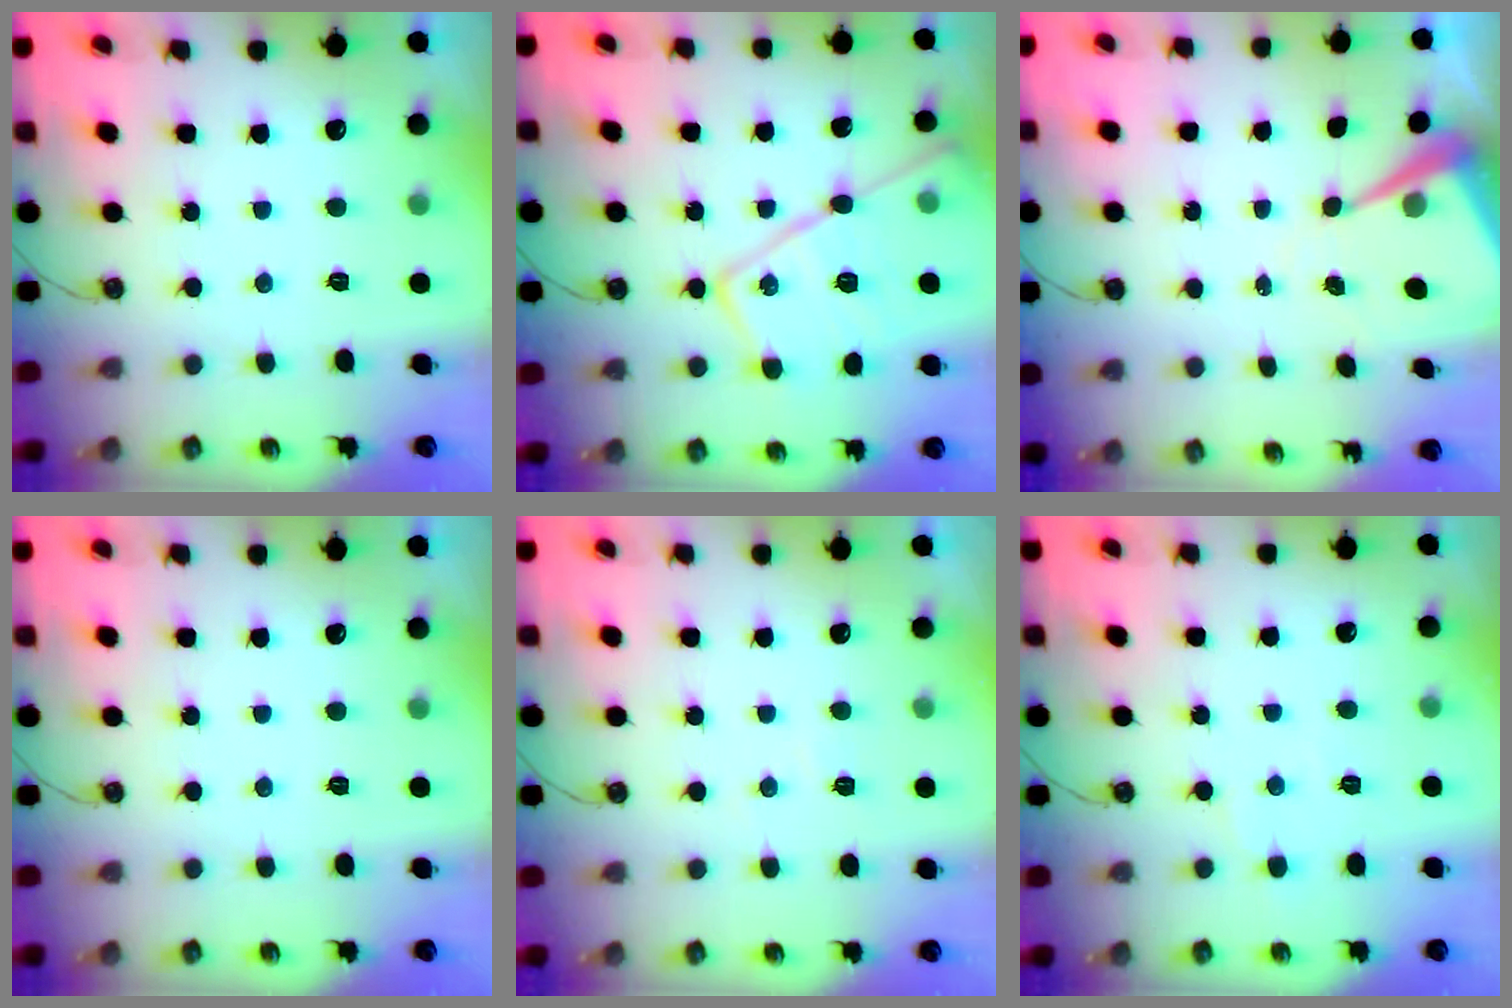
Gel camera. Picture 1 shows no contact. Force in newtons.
{"total": 21.2, "press": 21.1, "slide": 1.9}
{"total": 8.8, "press": 8.7, "slide": 0.7}
{"total": 0.0}
{"total": 6.7, "press": 6.6, "slide": 0.9}
{"total": 3.4, "press": 3.4, "slide": 0.5}